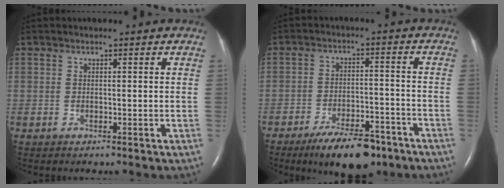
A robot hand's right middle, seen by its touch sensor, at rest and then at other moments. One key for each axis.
{"total": 10.6, "fx": -7.6, "fy": 3.7, "fz": 6.3, "tx": -0.101, "ty": -0.004, "tz": -0.121}